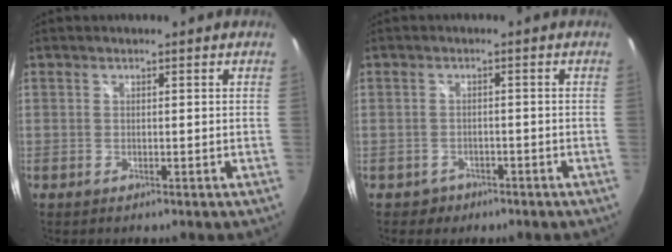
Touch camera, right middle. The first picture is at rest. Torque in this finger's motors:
{"motor_torque": [-0.12, -0.16, -0.02, -0.01]}